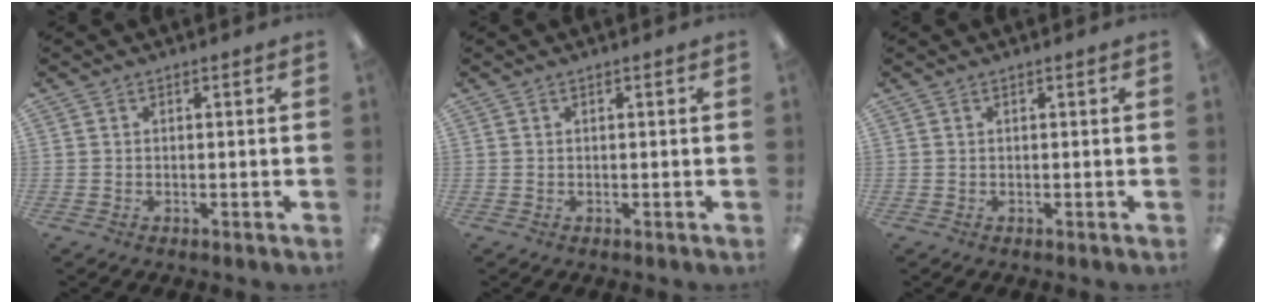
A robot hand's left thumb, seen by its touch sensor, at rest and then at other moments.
{"total": 0.0}
{"total": 0.0}